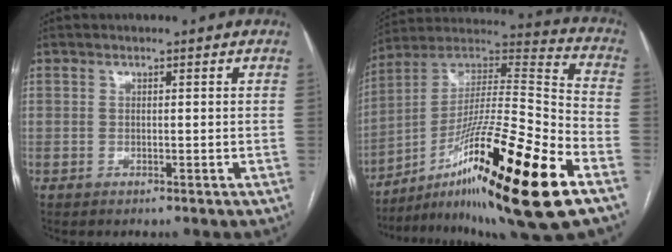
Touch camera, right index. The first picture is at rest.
{"total": 26.1, "force": [-13.4, 0.9, 22.4], "torque": [-0.355, -0.015, -0.225]}